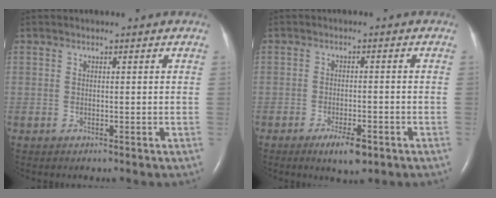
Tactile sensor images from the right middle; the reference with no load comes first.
{"total": 4.8, "force": [-2.9, 1.2, 3.6], "torque": [-0.065, -0.006, -0.041]}